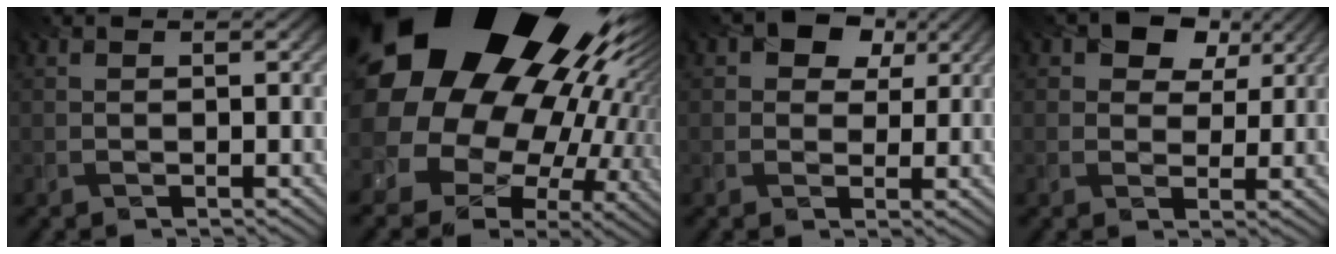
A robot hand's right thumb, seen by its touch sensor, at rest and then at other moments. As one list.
[{"total": 25.2, "force": [8.7, 19.2, 13.8], "torque": [-0.267, -0.020, 0.137]}, {"total": 6.1, "force": [2.4, 4.9, 2.8], "torque": [-0.047, 0.019, 0.011]}, {"total": 6.7, "force": [3.2, 4.9, 3.3], "torque": [-0.065, 0.012, 0.035]}]